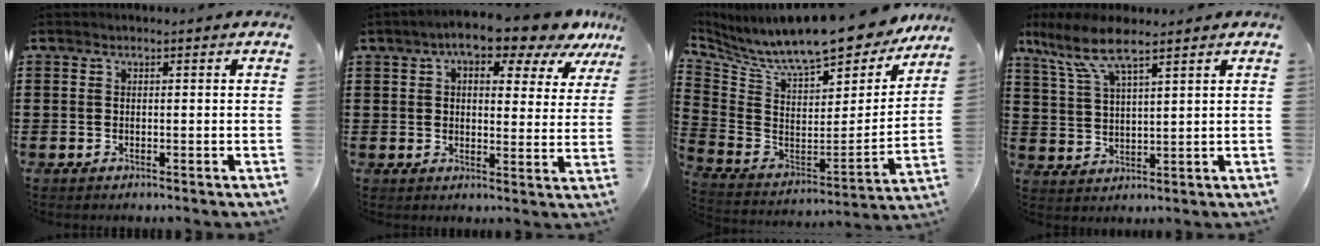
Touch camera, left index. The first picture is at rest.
{"total": 8.4, "force": [6.2, 2.5, 5.1], "torque": [-0.080, -0.028, 0.100]}
{"total": 12.1, "force": [10.6, 2.0, 5.6], "torque": [-0.132, -0.080, 0.176]}
{"total": 7.6, "force": [5.6, 1.3, 5.0], "torque": [-0.121, -0.017, 0.096]}